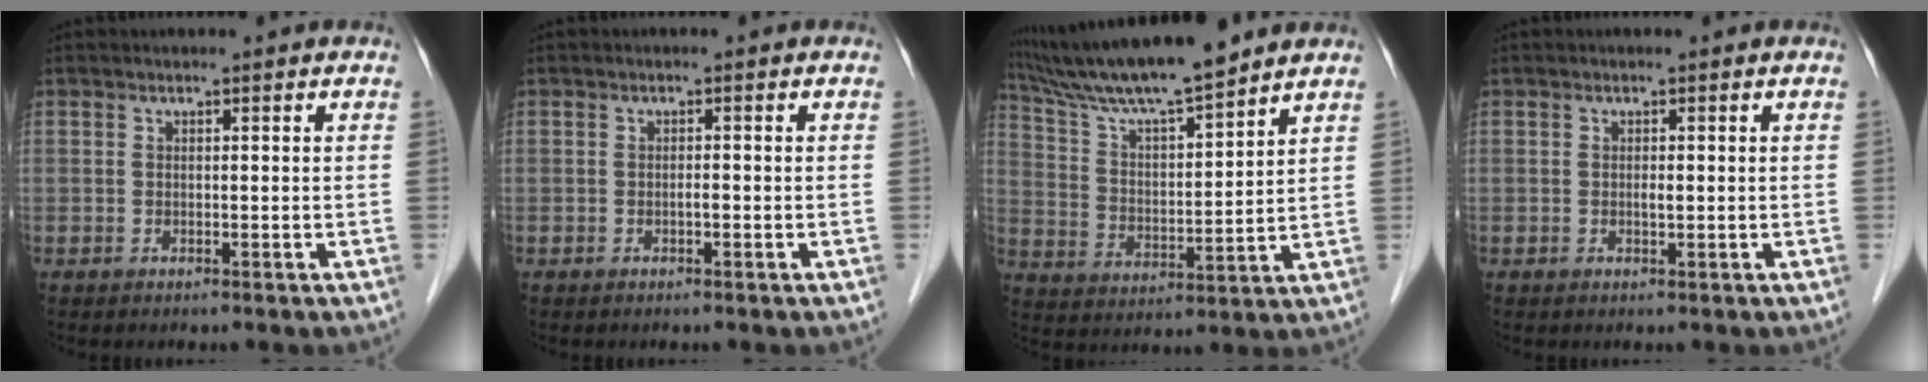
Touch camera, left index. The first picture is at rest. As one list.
[{"total": 0.6, "force": [-0.3, 0.1, 0.5], "torque": [-0.009, 0.000, -0.006]}, {"total": 13.9, "force": [12.3, -0.2, 6.4], "torque": [-0.123, 0.010, 0.223]}, {"total": 0.7, "force": [0.0, 0.2, 0.7], "torque": [-0.012, -0.002, -0.001]}]